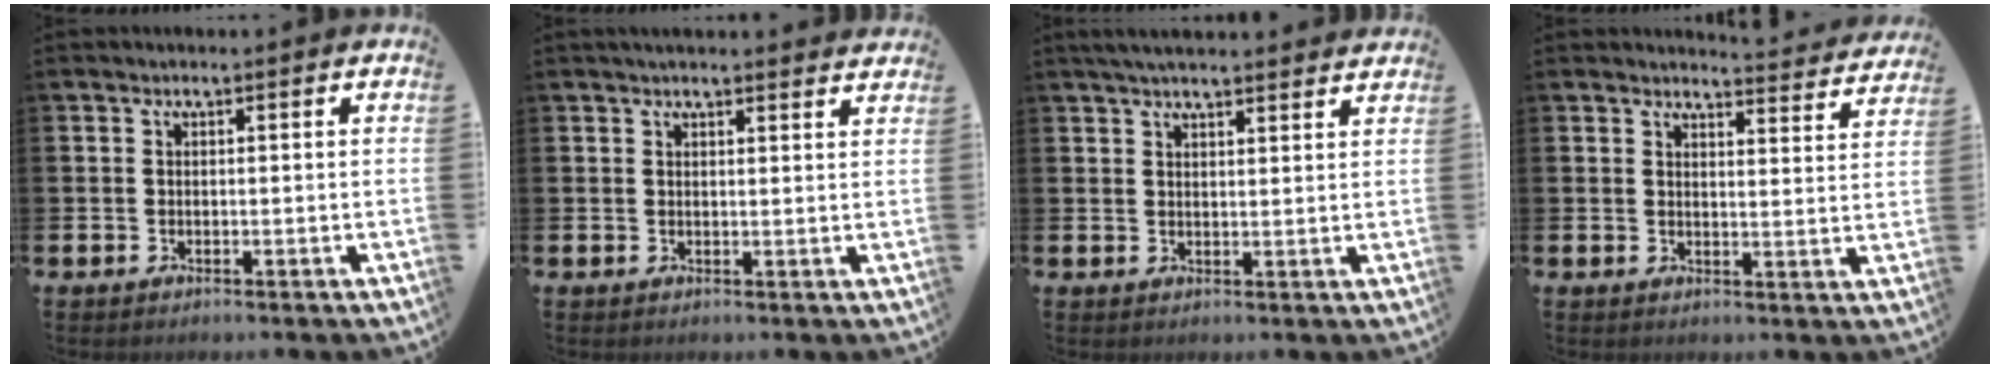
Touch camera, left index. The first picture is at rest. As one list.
[{"total": 2.3, "force": [2.3, 0.1, 0.3], "torque": [-0.010, -0.007, 0.042]}, {"total": 3.7, "force": [3.5, 0.4, 1.1], "torque": [-0.029, -0.008, 0.065]}, {"total": 3.9, "force": [3.9, 0.2, 0.1], "torque": [0.011, -0.034, 0.065]}]